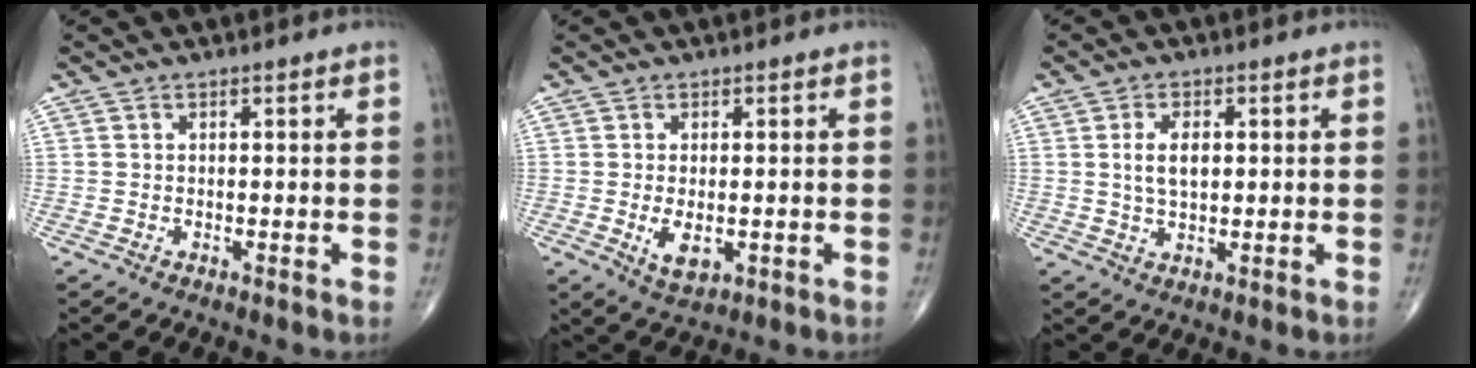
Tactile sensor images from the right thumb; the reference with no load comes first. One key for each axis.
{"total": 4.5, "fx": -0.7, "fy": 2.4, "fz": 3.7, "tx": -0.062, "ty": -0.010, "tz": -0.006}
{"total": 5.4, "fx": 0.9, "fy": 3.0, "fz": 4.4, "tx": -0.077, "ty": -0.002, "tz": 0.020}